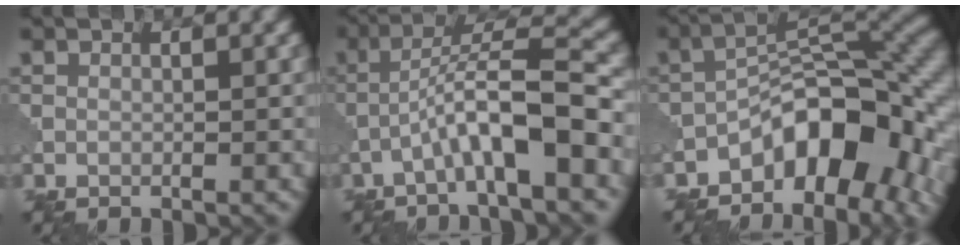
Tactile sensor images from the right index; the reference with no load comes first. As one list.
[{"total": 7.1, "force": [-2.7, 1.1, 6.5], "torque": [-0.112, 0.026, -0.049]}, {"total": 9.6, "force": [-4.9, 4.4, 7.0], "torque": [-0.078, 0.019, -0.093]}]